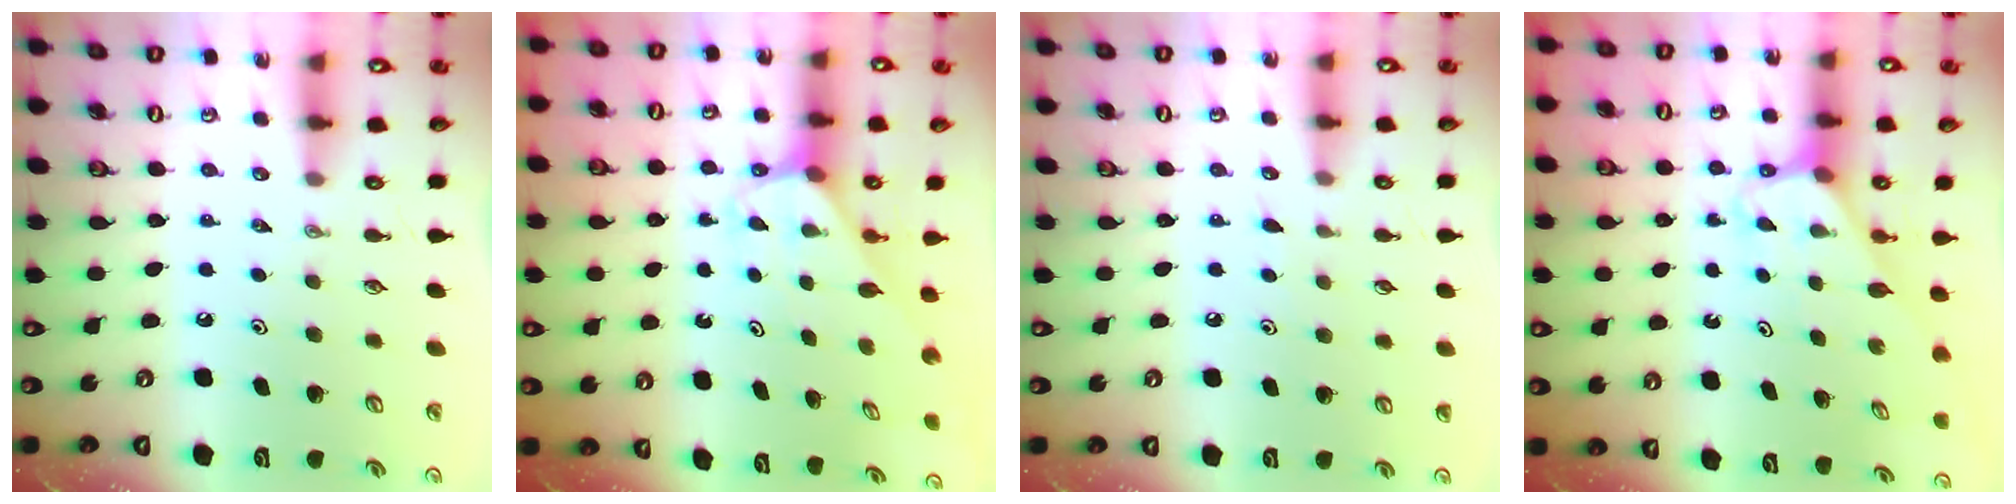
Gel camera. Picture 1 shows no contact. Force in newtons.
{"total": 2.4, "press": 2.4, "slide": 0.2}
{"total": 2.9, "press": 2.9, "slide": 0.4}
{"total": 3.1, "press": 3.1, "slide": 0.2}